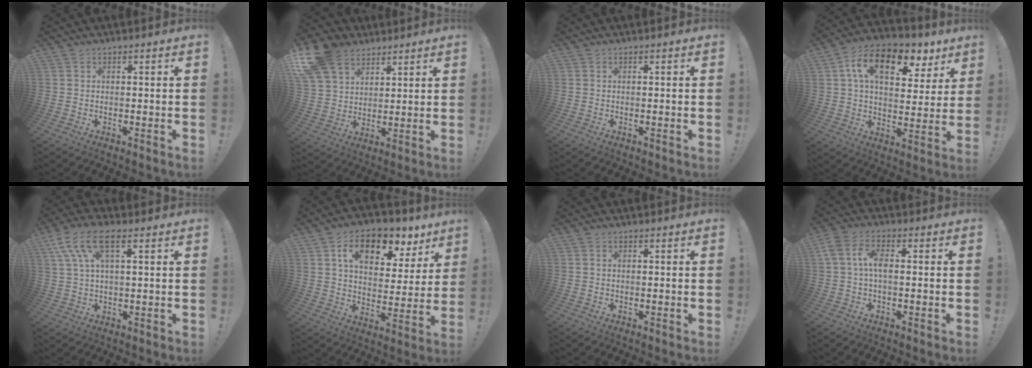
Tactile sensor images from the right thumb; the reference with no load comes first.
{"total": 14.2, "force": [8.4, 9.8, 5.9], "torque": [-0.124, -0.050, 0.164]}
{"total": 0.0}
{"total": 15.9, "force": [7.5, 8.7, 11.0], "torque": [-0.165, -0.032, 0.127]}
{"total": 11.2, "force": [5.1, 4.2, 9.0], "torque": [-0.166, -0.003, 0.097]}
{"total": 14.2, "force": [7.9, 7.8, 8.8], "torque": [-0.126, -0.041, 0.134]}
{"total": 0.6, "force": [-0.1, 0.5, 0.4], "torque": [-0.009, 0.003, -0.001]}
{"total": 7.0, "force": [0.1, 3.4, 6.1], "torque": [-0.129, 0.008, 0.005]}